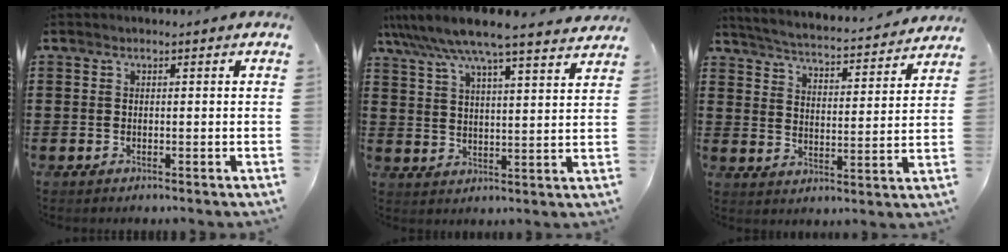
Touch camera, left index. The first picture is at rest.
{"total": 7.6, "force": [6.8, 0.3, 3.2], "torque": [-0.089, -0.036, 0.118]}
{"total": 3.5, "force": [3.4, -0.4, 0.7], "torque": [-0.035, -0.035, 0.050]}